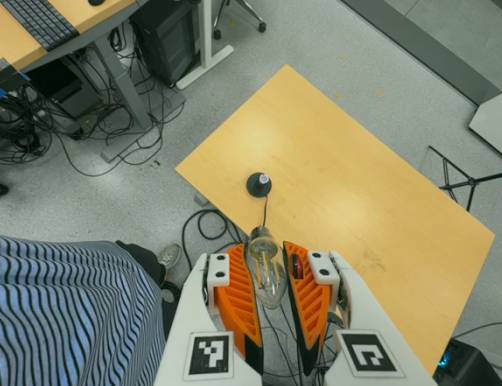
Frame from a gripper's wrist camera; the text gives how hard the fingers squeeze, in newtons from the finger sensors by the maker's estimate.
{"total": 20.9, "left": 24.8, "right": 17.0}